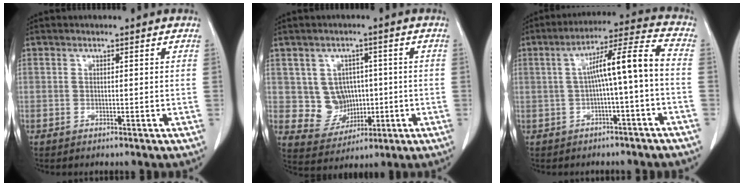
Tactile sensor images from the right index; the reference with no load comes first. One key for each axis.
{"total": 6.7, "fx": 0.5, "fy": 6.2, "fz": 2.4, "tx": -0.040, "ty": 0.015, "tz": 0.024}
{"total": 9.3, "fx": -0.9, "fy": 0.0, "fz": 9.3, "tx": -0.150, "ty": 0.034, "tz": -0.014}